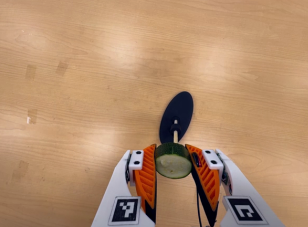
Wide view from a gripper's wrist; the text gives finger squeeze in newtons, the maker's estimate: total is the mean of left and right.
{"total": 10.1, "left": 9.1, "right": 11.1}